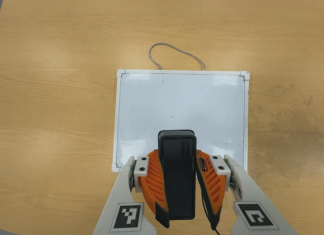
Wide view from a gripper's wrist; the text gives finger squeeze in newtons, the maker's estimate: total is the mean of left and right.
{"total": 7.9, "left": 6.3, "right": 9.5}